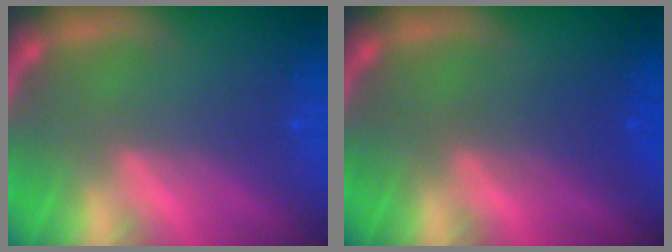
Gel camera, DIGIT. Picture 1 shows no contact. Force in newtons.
{"total": 2.5}